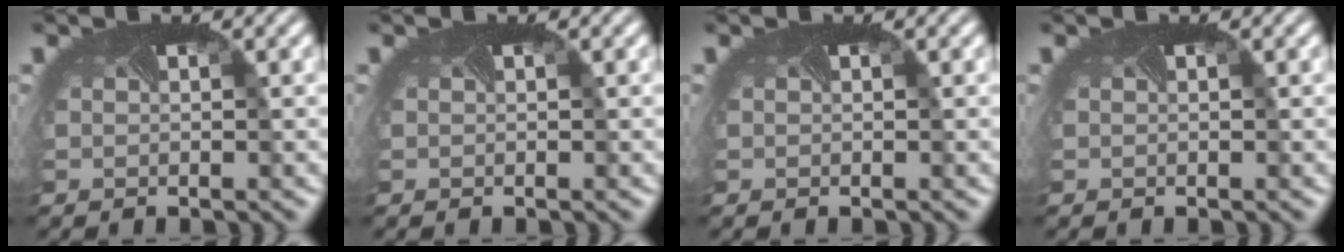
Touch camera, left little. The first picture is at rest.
{"total": 0.0}
{"total": 0.0}
{"total": 0.0}